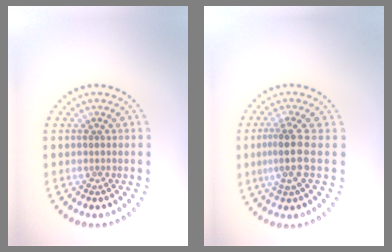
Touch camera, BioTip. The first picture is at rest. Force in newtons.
{"total": 3.0, "press": 2.1, "slide": 2.0}